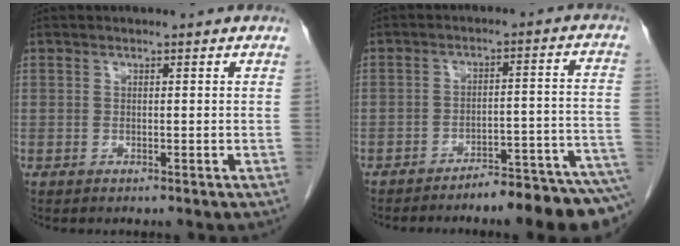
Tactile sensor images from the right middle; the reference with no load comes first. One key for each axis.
{"total": 11.4, "fx": -9.9, "fy": 0.2, "fz": 5.7, "tx": -0.048, "ty": 0.028, "tz": -0.138}